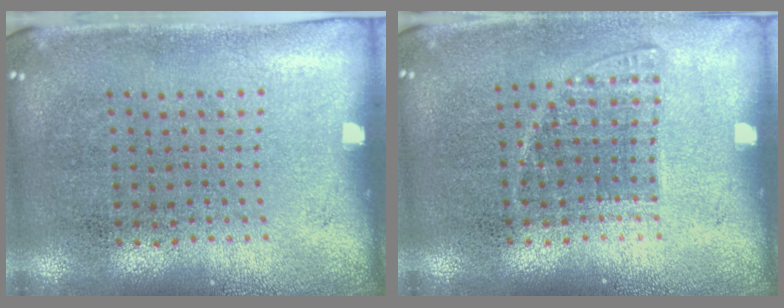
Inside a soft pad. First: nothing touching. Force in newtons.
{"total": 1.1, "press": 0.9, "slide": 0.5}